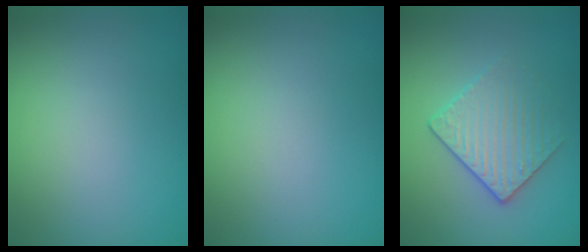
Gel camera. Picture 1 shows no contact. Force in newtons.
{"total": 0.0}
{"total": 2.4, "press": 2.1, "slide": 1.1}